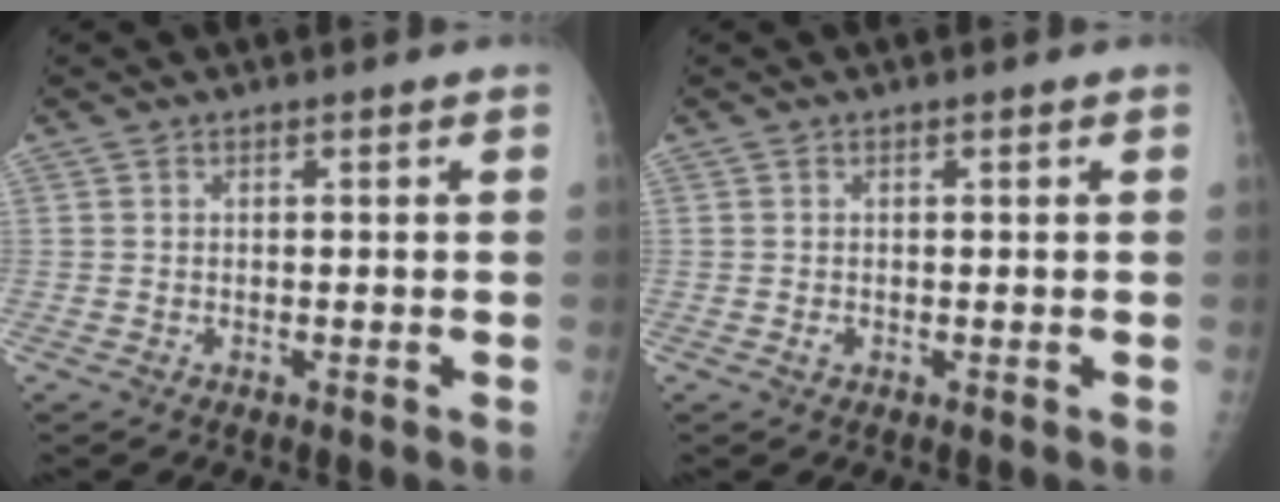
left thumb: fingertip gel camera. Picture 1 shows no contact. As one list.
[{"total": 0.7, "force": [-0.1, 0.6, 0.3], "torque": [0.000, 0.000, -0.002]}]